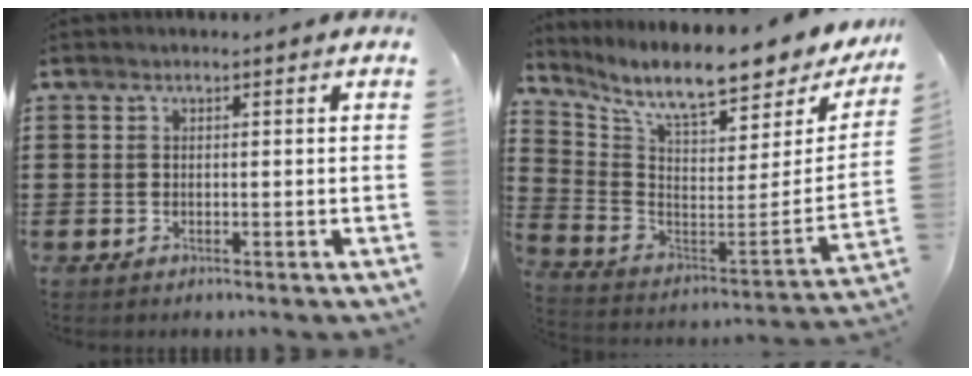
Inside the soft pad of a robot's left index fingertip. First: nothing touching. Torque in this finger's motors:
{"motor_torque": [1.36, 0.78, 0.78, 0.21]}